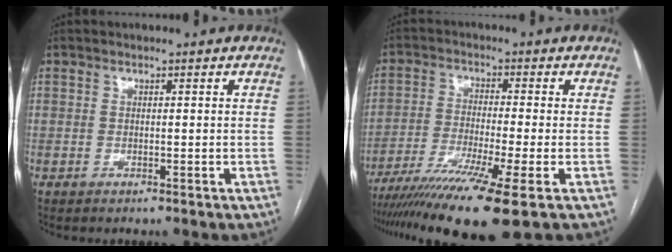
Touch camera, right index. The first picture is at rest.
{"total": 13.6, "force": [-9.1, -0.9, 10.0], "torque": [-0.179, -0.035, -0.152]}